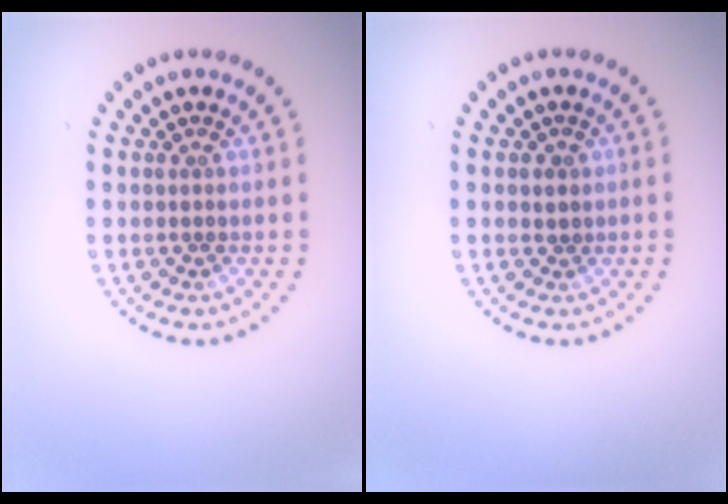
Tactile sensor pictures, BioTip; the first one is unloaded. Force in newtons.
{"total": 0.9, "press": 0.7, "slide": 0.5}